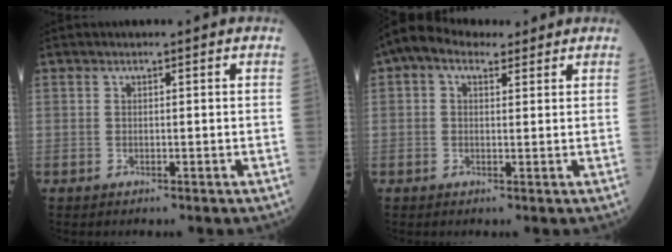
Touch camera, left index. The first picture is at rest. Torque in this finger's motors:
{"motor_torque": [1.07, -1.08, 0.40, 0.08]}